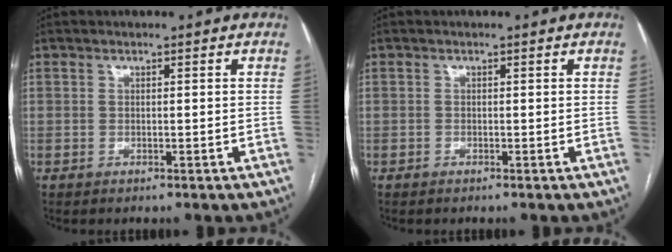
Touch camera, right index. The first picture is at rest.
{"total": 0.0}